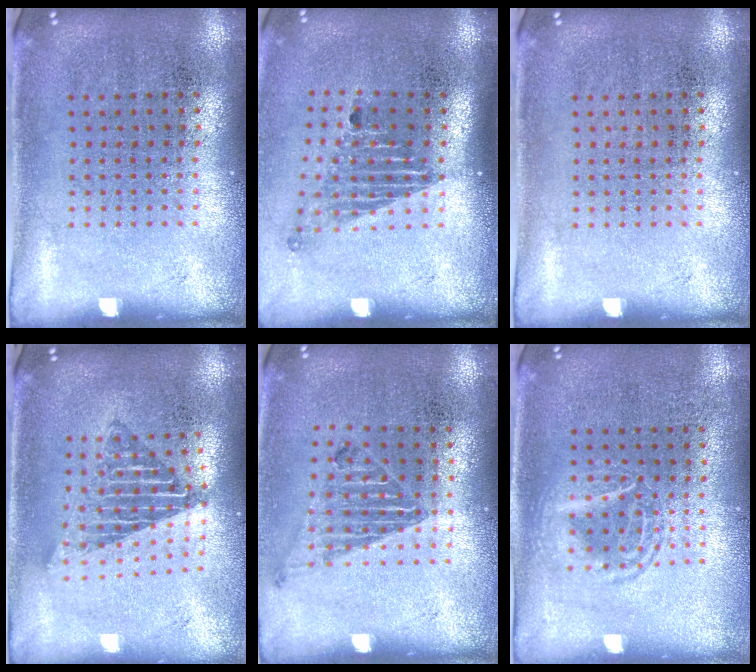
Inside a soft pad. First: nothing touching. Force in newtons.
{"total": 1.6, "press": 1.1, "slide": 1.2}
{"total": 0.0}
{"total": 1.7, "press": 1.4, "slide": 0.9}
{"total": 1.0, "press": 1.0, "slide": 0.2}
{"total": 1.2, "press": 1.2, "slide": 0.1}